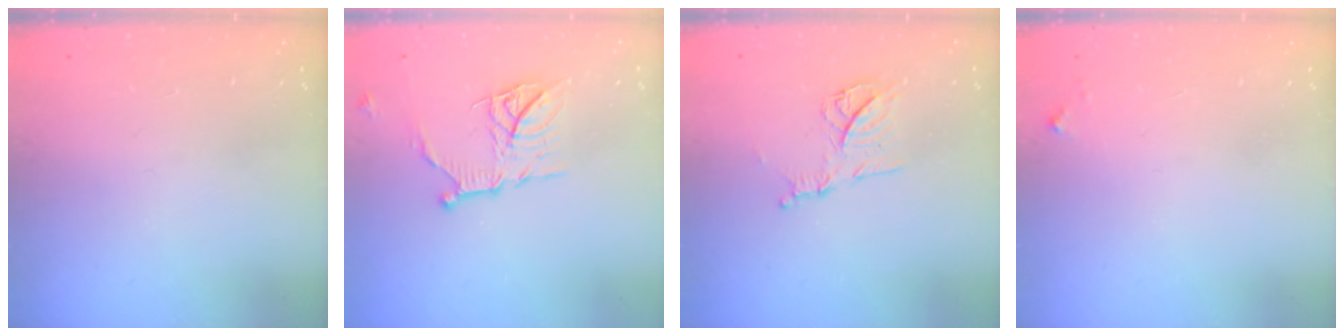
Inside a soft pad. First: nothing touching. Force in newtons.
{"total": 11.9, "press": 11.9, "slide": 0.1}
{"total": 11.0, "press": 10.9, "slide": 1.1}
{"total": 2.8, "press": 2.8, "slide": 0.2}